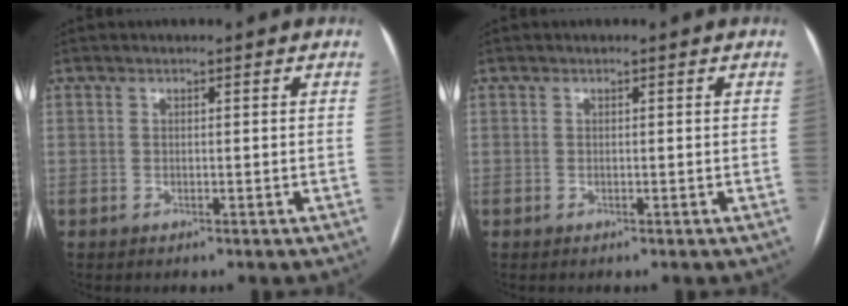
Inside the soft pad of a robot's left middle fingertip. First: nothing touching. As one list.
[{"total": 0.0}]